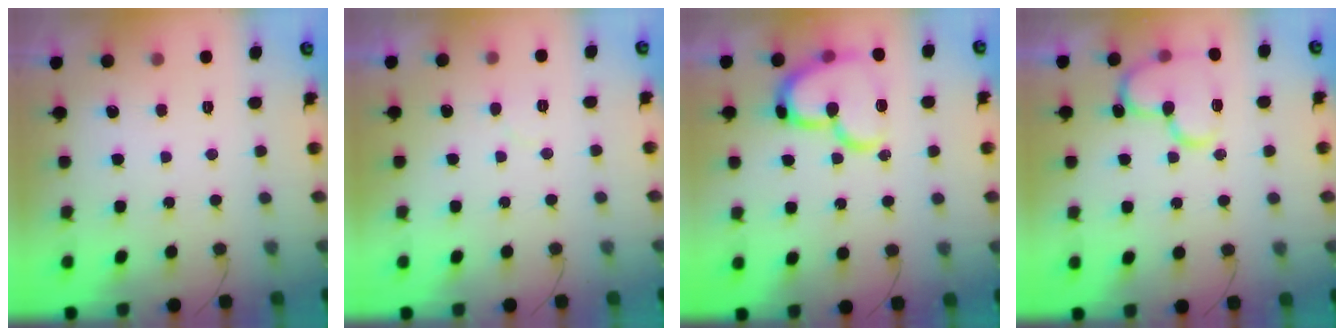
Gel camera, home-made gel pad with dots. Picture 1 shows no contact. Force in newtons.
{"total": 3.6, "press": 3.6, "slide": 0.3}
{"total": 17.7, "press": 17.6, "slide": 2.0}
{"total": 15.8, "press": 15.7, "slide": 1.8}